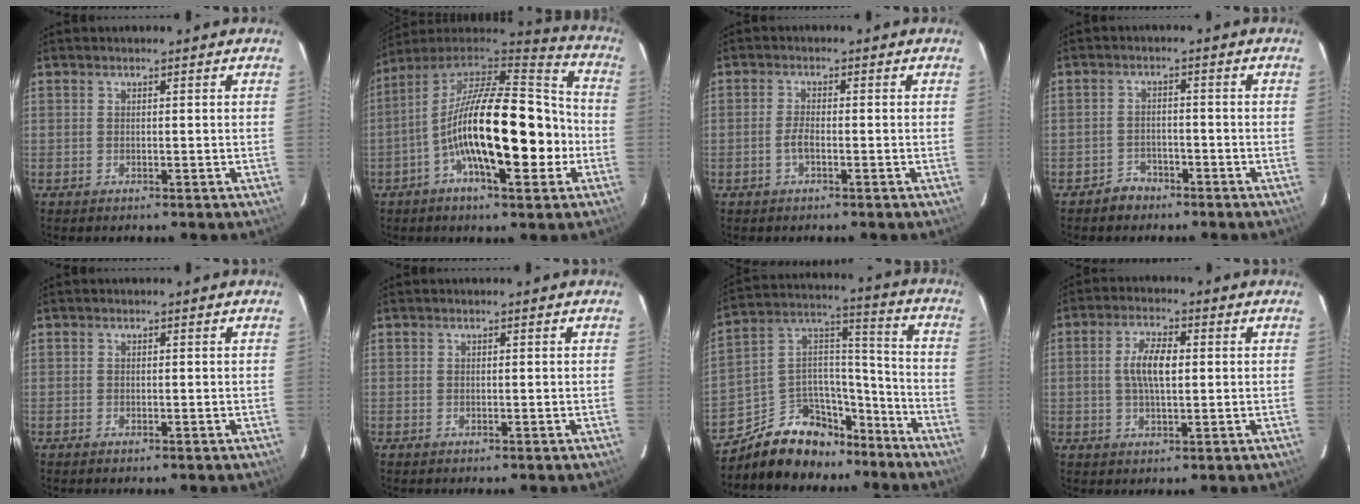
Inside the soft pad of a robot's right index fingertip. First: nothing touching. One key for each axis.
{"total": 23.7, "fx": -5.9, "fy": 8.4, "fz": 21.4, "tx": -0.370, "ty": -0.005, "tz": -0.109}
{"total": 2.2, "fx": -1.0, "fy": 0.6, "fz": 1.9, "tx": -0.043, "ty": 0.000, "tz": -0.021}
{"total": 3.7, "fx": -2.8, "fy": 2.4, "fz": 0.3, "tx": -0.014, "ty": 0.012, "tz": -0.045}
{"total": 0.0}
{"total": 0.0}
{"total": 16.1, "fx": -12.0, "fy": 9.2, "fz": 5.4, "tx": -0.110, "ty": 0.079, "tz": -0.184}
{"total": 6.4, "fx": 0.6, "fy": 2.6, "fz": 5.8, "tx": -0.112, "ty": 0.009, "tz": 0.012}